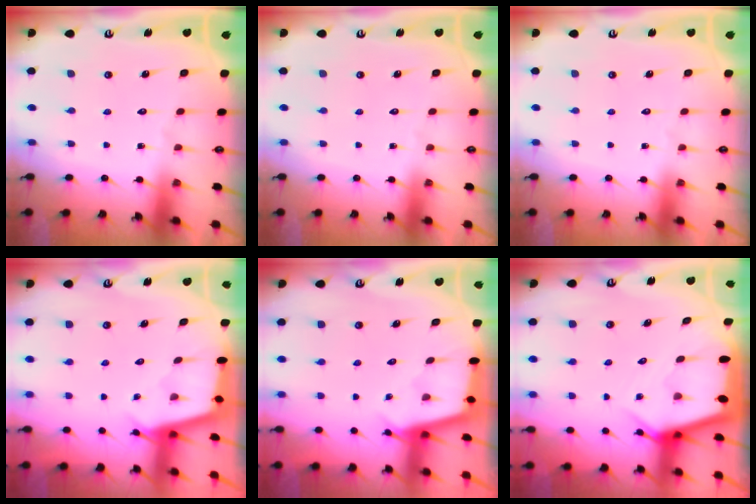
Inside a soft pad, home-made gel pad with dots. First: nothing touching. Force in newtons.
{"total": 0.0}
{"total": 0.0}
{"total": 2.9, "press": 2.8, "slide": 0.3}
{"total": 2.9, "press": 2.9, "slide": 0.3}
{"total": 5.2, "press": 5.2, "slide": 0.6}